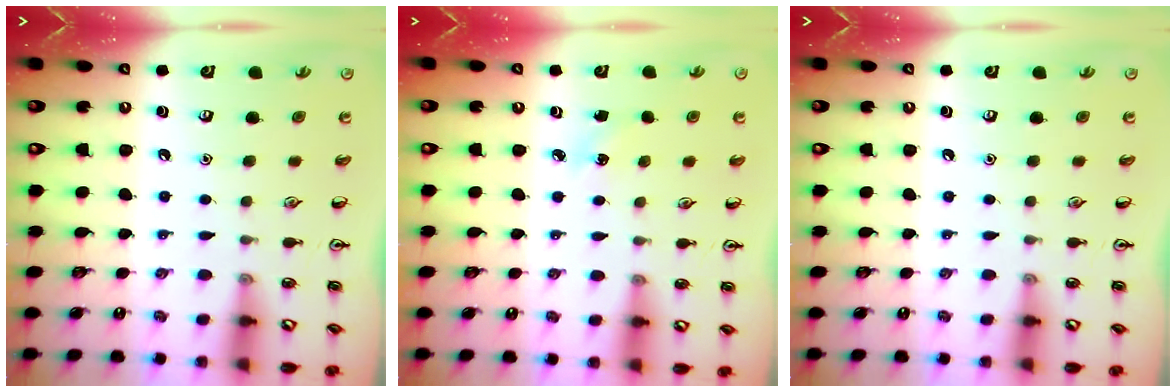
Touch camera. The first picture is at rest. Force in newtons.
{"total": 2.8, "press": 2.6, "slide": 1.0}
{"total": 0.0}